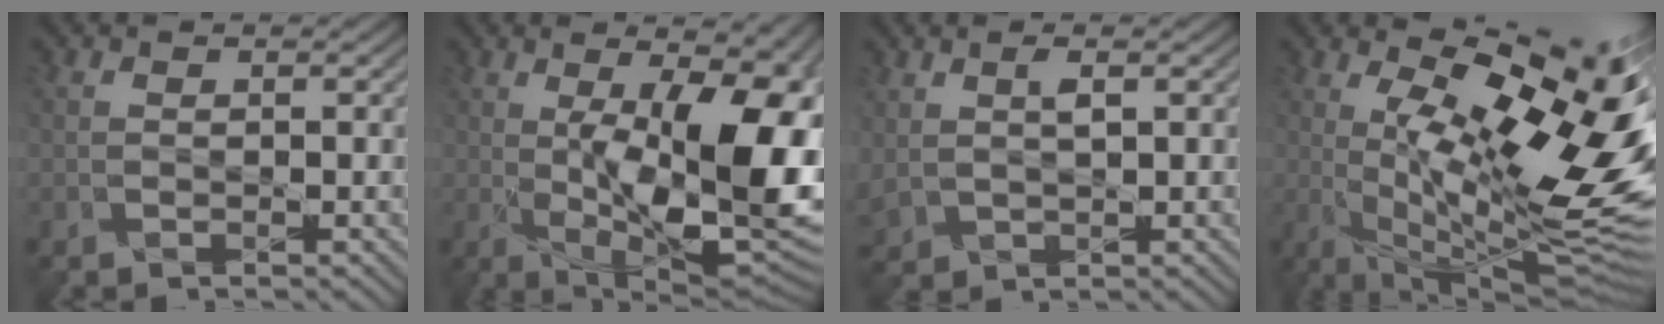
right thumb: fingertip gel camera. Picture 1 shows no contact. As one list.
[{"total": 14.6, "force": [0.3, 5.5, 13.5], "torque": [-0.209, -0.015, 0.019]}, {"total": 2.0, "force": [1.0, 1.2, 1.2], "torque": [-0.040, -0.001, 0.028]}, {"total": 18.8, "force": [2.2, 6.9, 17.3], "torque": [-0.272, -0.008, 0.040]}]